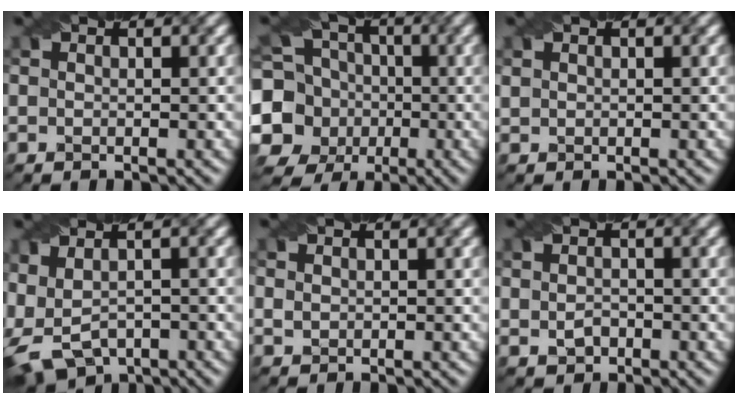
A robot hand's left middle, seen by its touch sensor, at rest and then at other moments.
{"total": 12.5, "force": [-2.3, 11.4, 4.7], "torque": [-0.110, -0.001, -0.065]}
{"total": 0.7, "force": [0.5, 0.4, 0.2], "torque": [-0.006, 0.003, 0.014]}
{"total": 7.8, "force": [-2.0, 5.4, 5.4], "torque": [-0.114, -0.012, 0.003]}
{"total": 0.6, "force": [0.1, 0.5, 0.1], "torque": [-0.001, -0.002, 0.008]}
{"total": 1.6, "force": [-0.3, 1.2, 1.0], "torque": [-0.021, -0.003, -0.002]}